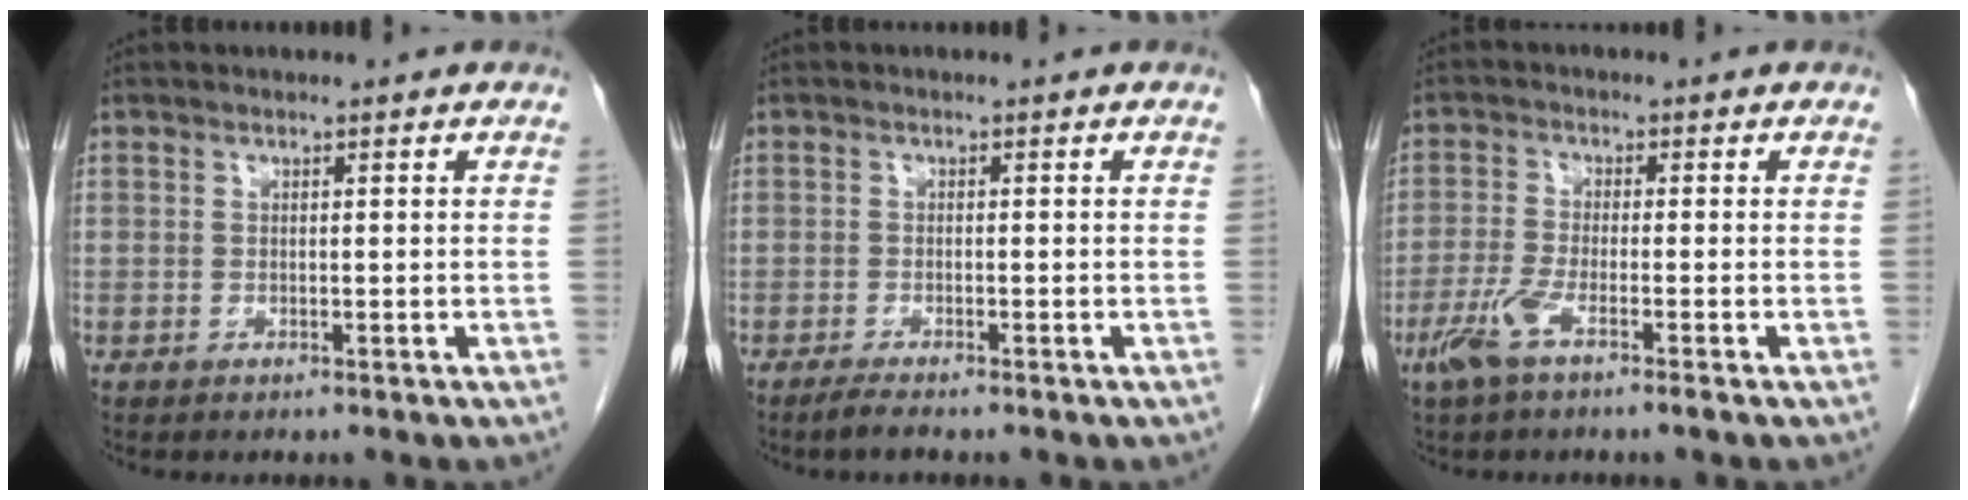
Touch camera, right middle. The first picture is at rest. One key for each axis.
{"total": 1.8, "fx": -1.4, "fy": -0.2, "fz": 1.0, "tx": -0.032, "ty": -0.008, "tz": -0.029}
{"total": 4.5, "fx": -2.7, "fy": 0.2, "fz": 3.6, "tx": -0.085, "ty": -0.010, "tz": -0.061}